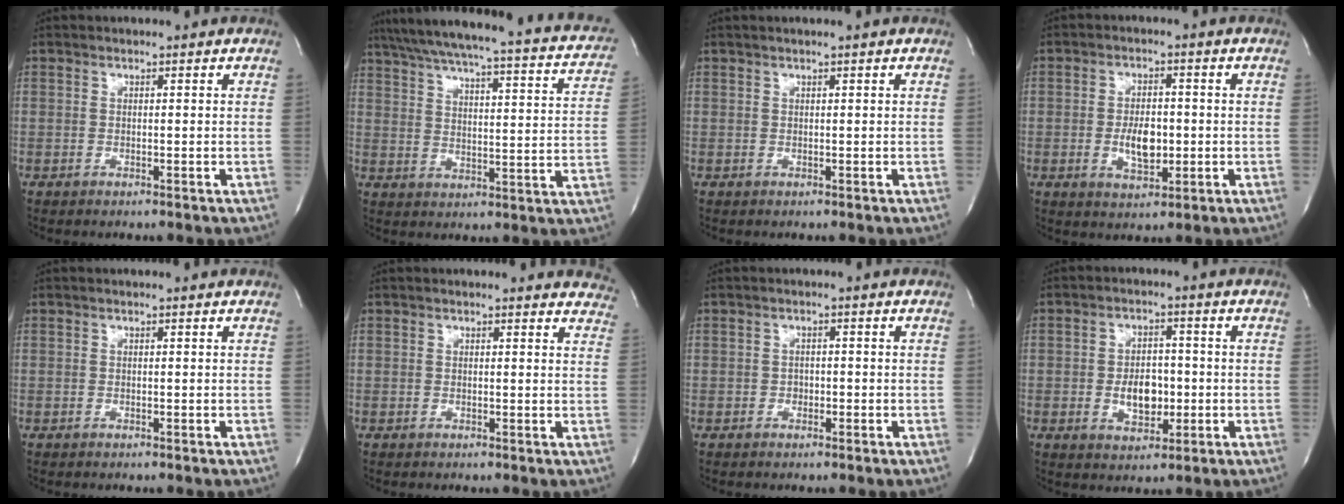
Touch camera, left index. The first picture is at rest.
{"total": 28.7, "force": [24.3, 4.5, 14.6], "torque": [-0.228, -0.020, 0.294]}
{"total": 0.7, "force": [0.5, -0.2, 0.5], "torque": [-0.016, 0.002, 0.015]}
{"total": 5.6, "force": [-1.0, 2.6, 4.8], "torque": [-0.085, -0.004, -0.011]}
{"total": 0.0}
{"total": 10.5, "force": [10.0, 2.2, 2.1], "torque": [0.008, -0.030, 0.074]}
{"total": 1.1, "force": [-0.5, 0.9, 0.5], "torque": [-0.006, 0.002, -0.008]}
{"total": 5.9, "force": [-1.1, 3.5, 4.6], "torque": [-0.076, 0.001, -0.011]}